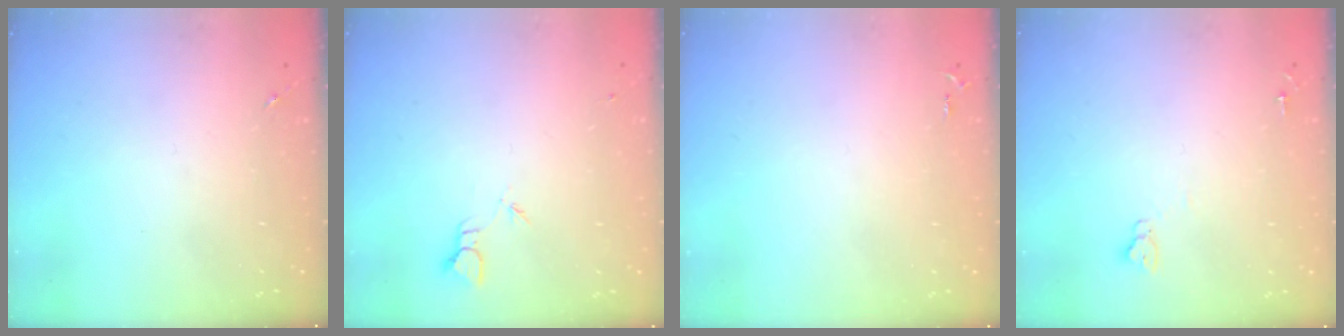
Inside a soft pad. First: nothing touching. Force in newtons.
{"total": 1.8, "press": 1.8, "slide": 0.0}
{"total": 2.6, "press": 2.6, "slide": 0.3}
{"total": 3.8, "press": 3.8, "slide": 0.3}